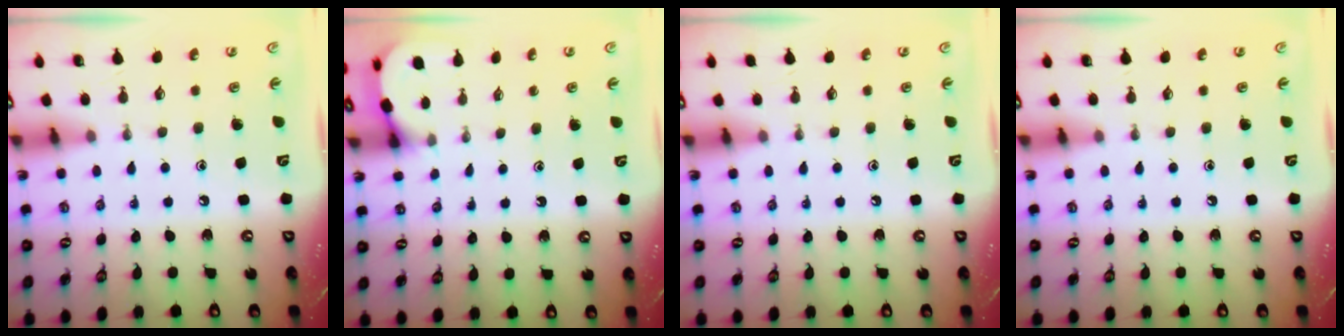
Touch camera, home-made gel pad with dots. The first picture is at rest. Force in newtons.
{"total": 2.6, "press": 2.6, "slide": 0.2}
{"total": 0.0}
{"total": 0.0}